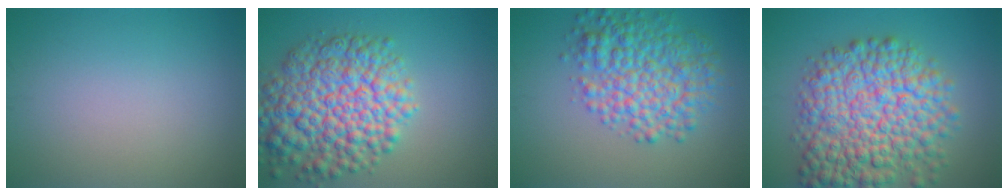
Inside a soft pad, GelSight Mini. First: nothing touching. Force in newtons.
{"total": 9.8, "press": 9.8, "slide": 0.3}
{"total": 7.0, "press": 7.0, "slide": 0.0}
{"total": 11.4, "press": 11.4, "slide": 0.4}